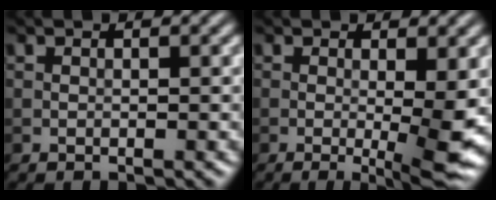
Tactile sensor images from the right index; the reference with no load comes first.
{"total": 6.0, "force": [-0.5, 1.0, 5.9], "torque": [-0.085, -0.015, -0.004]}